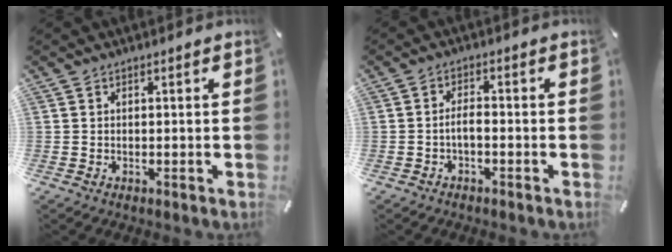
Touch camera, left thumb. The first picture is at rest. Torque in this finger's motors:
{"motor_torque": [-0.22, 0.44, 0.39, 0.17, 0.00]}